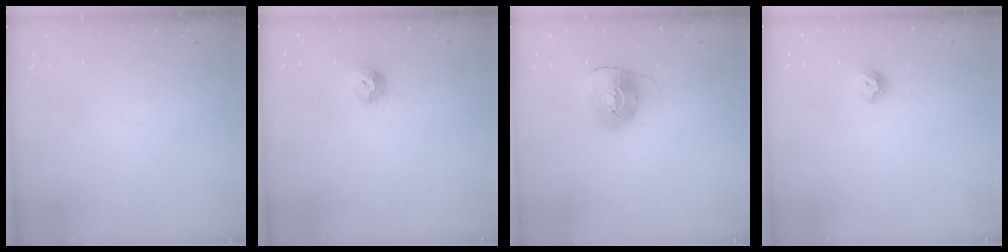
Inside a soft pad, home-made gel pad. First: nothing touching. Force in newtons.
{"total": 7.6, "press": 7.6, "slide": 0.2}
{"total": 7.9, "press": 7.9, "slide": 0.7}
{"total": 6.7, "press": 6.6, "slide": 1.1}